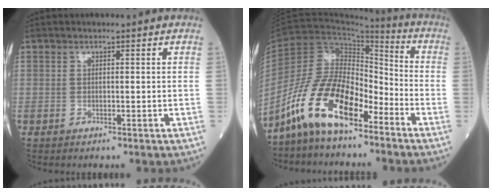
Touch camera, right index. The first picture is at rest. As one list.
[{"total": 12.9, "force": [-8.8, 4.7, 8.2], "torque": [-0.170, 0.019, -0.168]}]